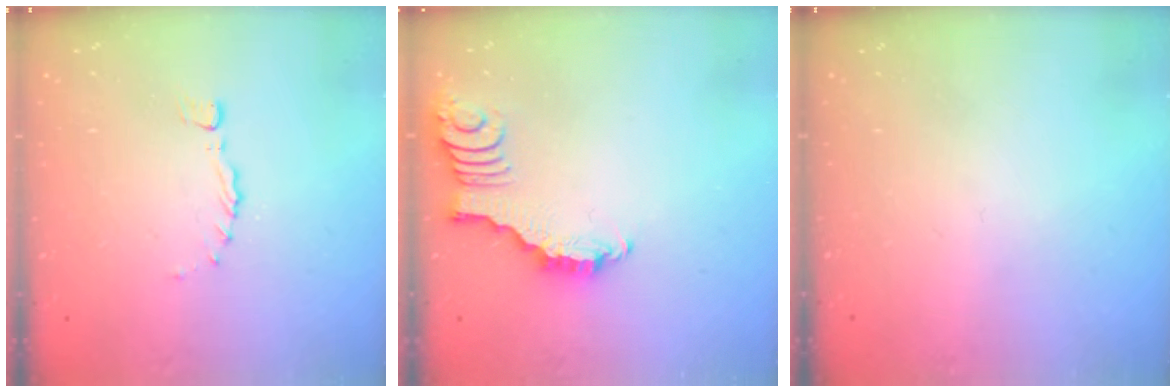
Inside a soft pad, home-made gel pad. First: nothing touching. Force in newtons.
{"total": 2.9, "press": 2.8, "slide": 0.4}
{"total": 0.0}